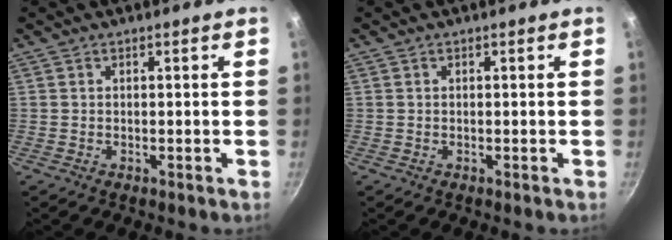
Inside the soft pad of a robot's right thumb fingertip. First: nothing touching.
{"total": 0.0}